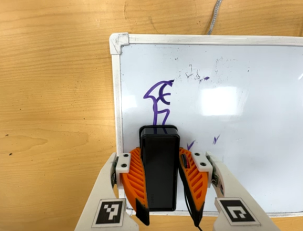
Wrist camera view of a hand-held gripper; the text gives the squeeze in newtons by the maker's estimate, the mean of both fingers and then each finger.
{"total": 12.5, "left": 13.3, "right": 11.6}